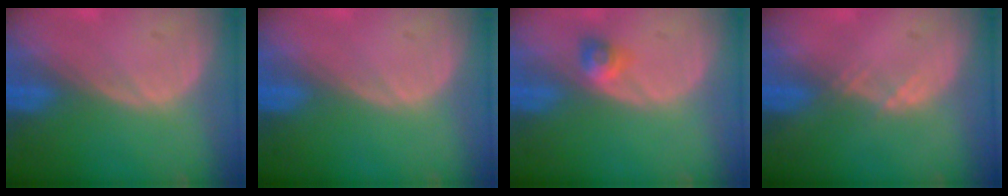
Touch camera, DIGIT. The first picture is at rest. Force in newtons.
{"total": 0.0}
{"total": 2.5, "press": 2.2, "slide": 1.3}
{"total": 1.3, "press": 1.1, "slide": 0.7}